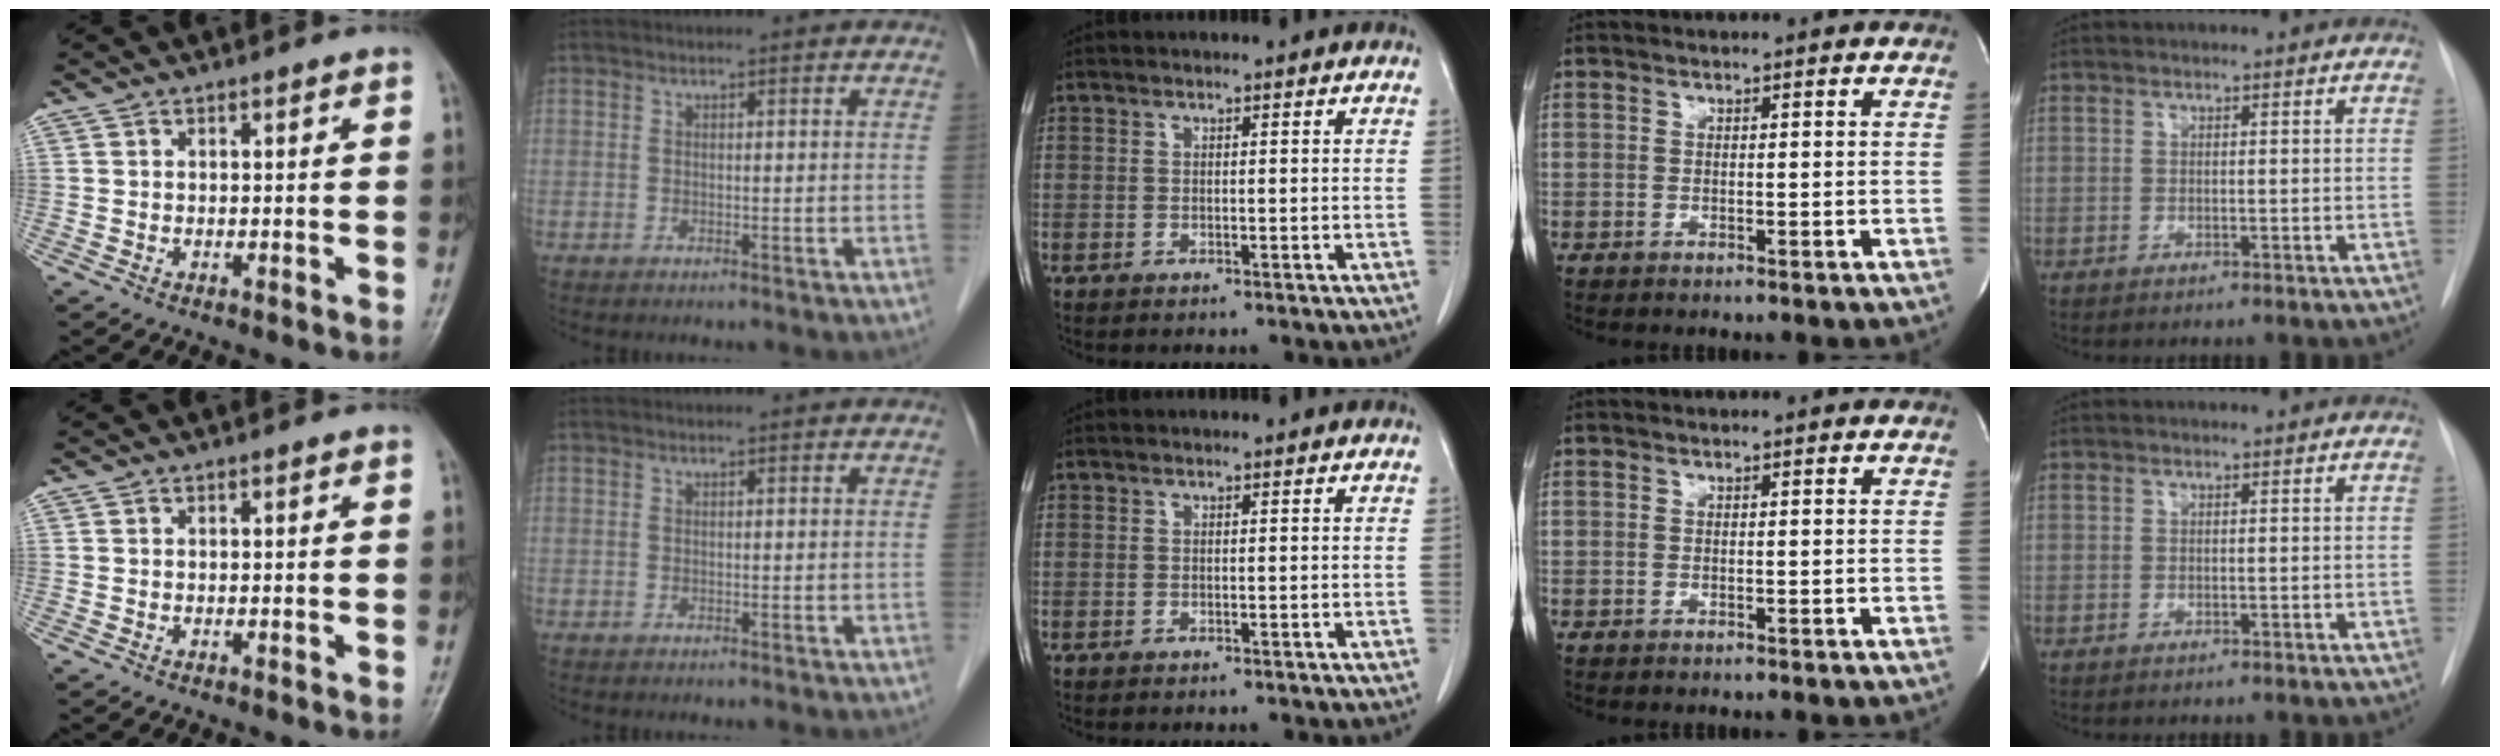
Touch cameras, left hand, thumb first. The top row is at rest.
{}